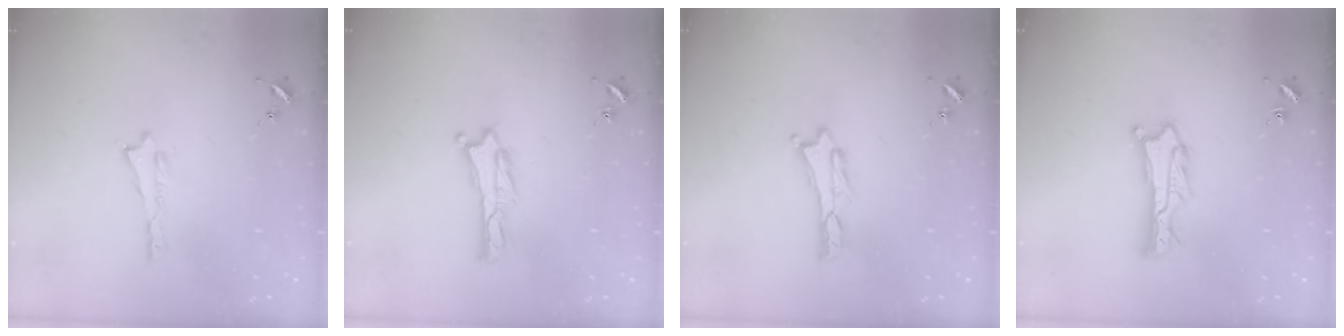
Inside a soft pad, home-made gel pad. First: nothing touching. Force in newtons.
{"total": 0.0}
{"total": 0.0}
{"total": 1.8, "press": 1.8, "slide": 0.2}